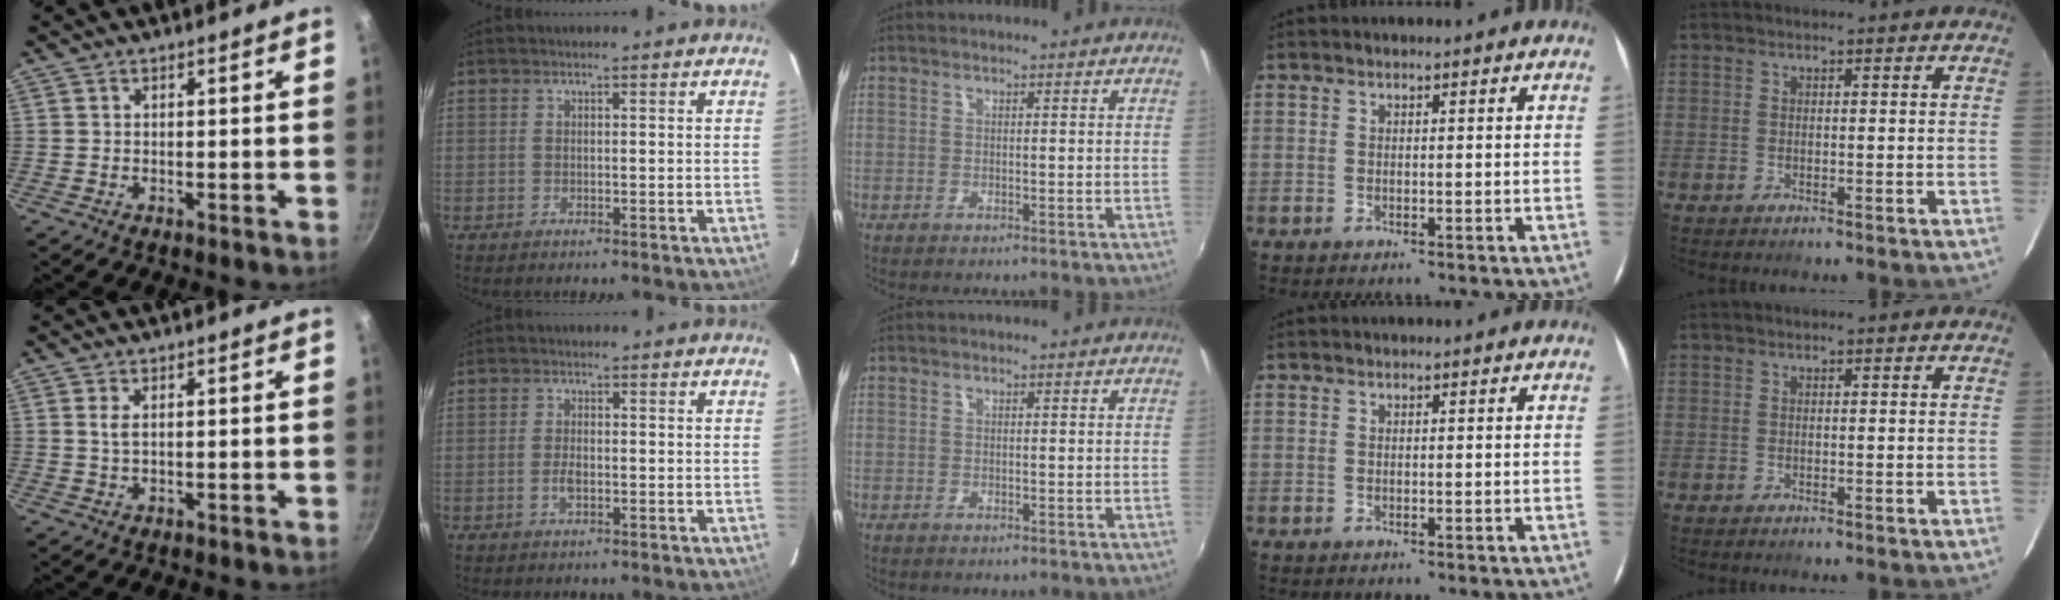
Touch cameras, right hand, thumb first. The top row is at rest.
{"thumb": {"total": 1.8, "force": [0.6, 0.8, 1.5], "torque": [-0.031, -0.003, 0.012]}, "index": {"total": 2.4, "force": [-0.8, 1.1, 2.0], "torque": [-0.041, 0.000, -0.016]}}